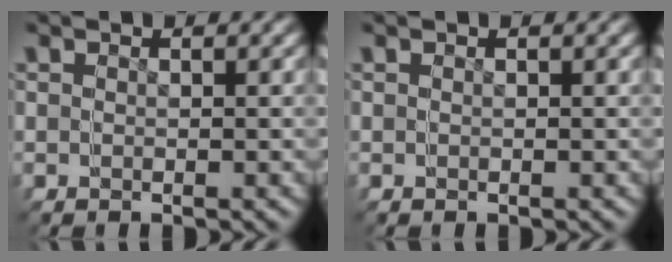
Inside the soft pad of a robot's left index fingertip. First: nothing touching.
{"total": 0.0}